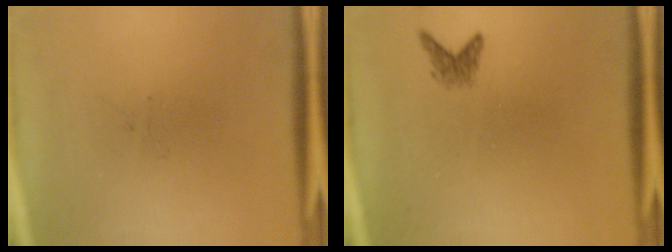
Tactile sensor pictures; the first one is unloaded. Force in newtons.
{"total": 1.4}